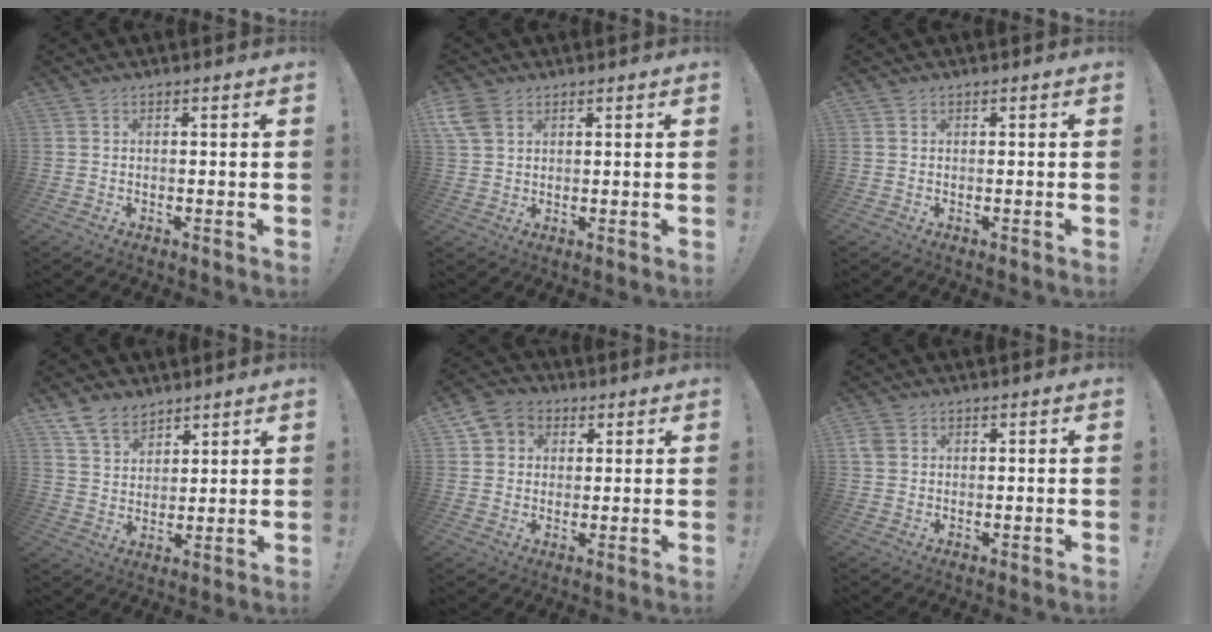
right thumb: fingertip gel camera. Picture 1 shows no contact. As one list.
[{"total": 5.8, "force": [3.0, 3.8, 3.2], "torque": [-0.067, -0.009, 0.061]}, {"total": 0.0}, {"total": 8.6, "force": [6.8, 4.7, 2.2], "torque": [-0.044, -0.040, 0.134]}, {"total": 5.9, "force": [1.5, 5.5, 1.3], "torque": [-0.019, -0.003, 0.031]}, {"total": 3.4, "force": [1.3, 2.7, 1.5], "torque": [-0.029, 0.005, 0.028]}]